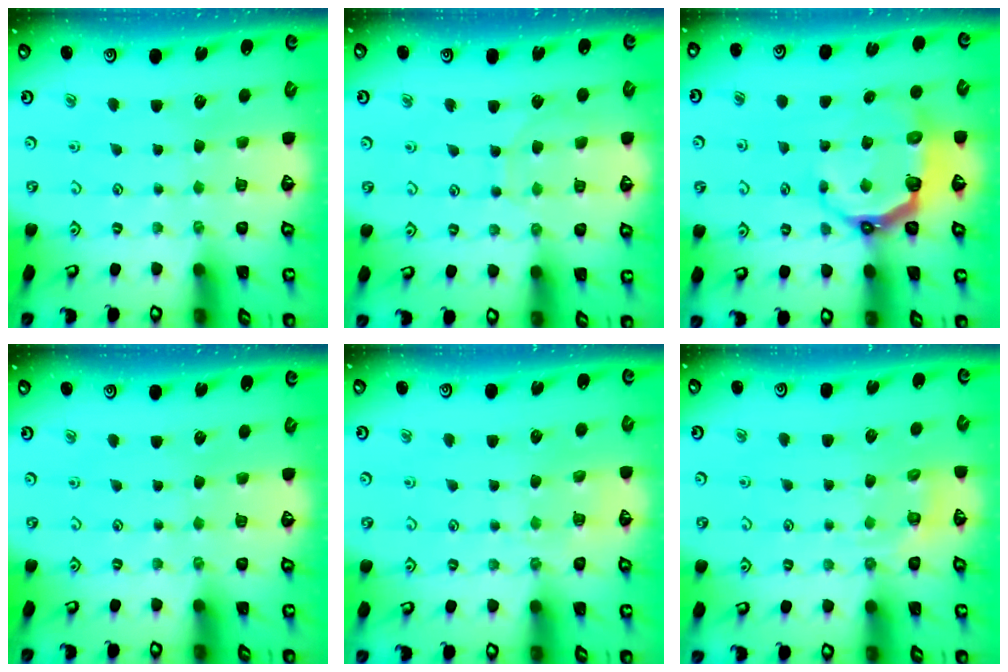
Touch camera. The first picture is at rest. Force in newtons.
{"total": 6.9, "press": 6.8, "slide": 0.5}
{"total": 8.7, "press": 7.1, "slide": 5.0}
{"total": 0.0}
{"total": 5.0, "press": 4.9, "slide": 0.6}
{"total": 4.0, "press": 3.6, "slide": 1.7}